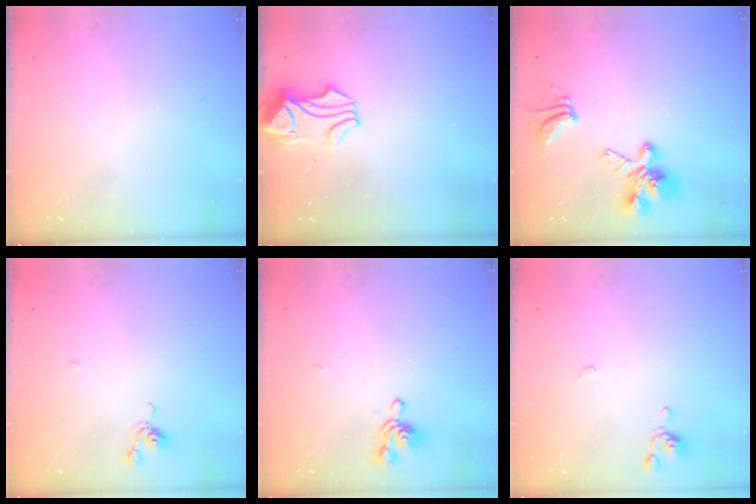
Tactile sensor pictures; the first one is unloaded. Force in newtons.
{"total": 1.4, "press": 0.9, "slide": 1.1}
{"total": 7.1, "press": 6.8, "slide": 2.1}
{"total": 2.6, "press": 2.6, "slide": 0.2}
{"total": 1.8, "press": 1.6, "slide": 0.9}
{"total": 0.0}